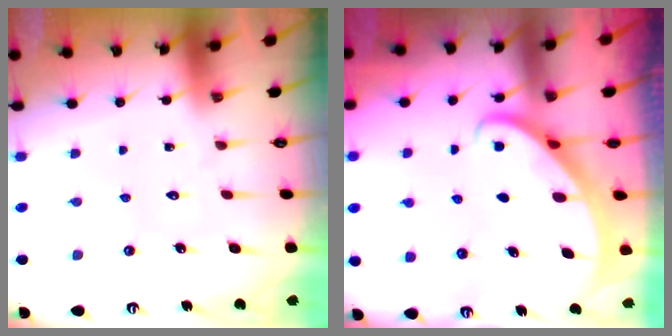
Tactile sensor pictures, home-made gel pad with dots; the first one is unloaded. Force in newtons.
{"total": 2.3, "press": 2.3, "slide": 0.2}